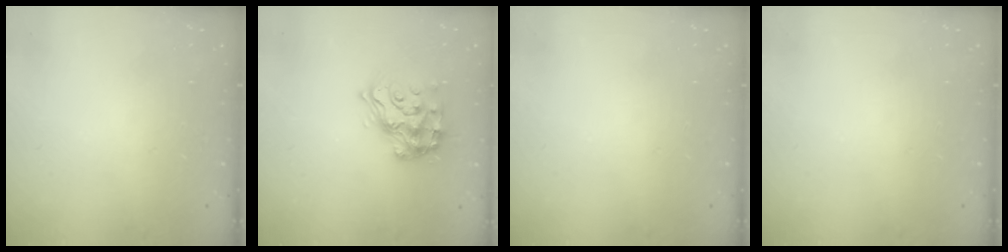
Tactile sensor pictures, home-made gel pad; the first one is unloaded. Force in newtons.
{"total": 16.1, "press": 16.1, "slide": 1.1}
{"total": 0.0}
{"total": 0.0}